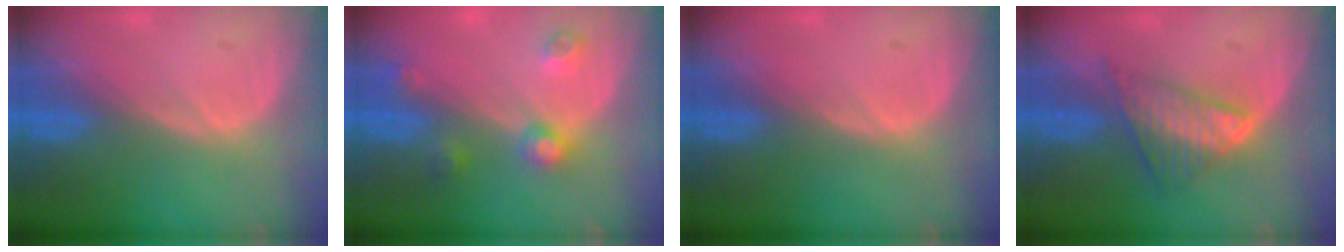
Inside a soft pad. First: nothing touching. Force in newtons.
{"total": 4.5, "press": 4.0, "slide": 2.1}
{"total": 0.0}
{"total": 5.8, "press": 5.4, "slide": 2.3}